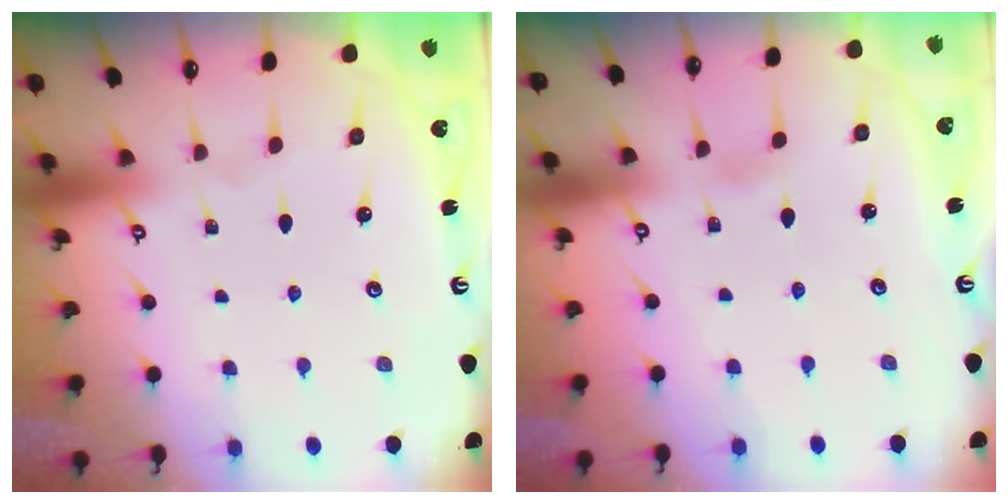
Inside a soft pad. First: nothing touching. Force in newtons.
{"total": 2.1, "press": 2.1, "slide": 0.2}